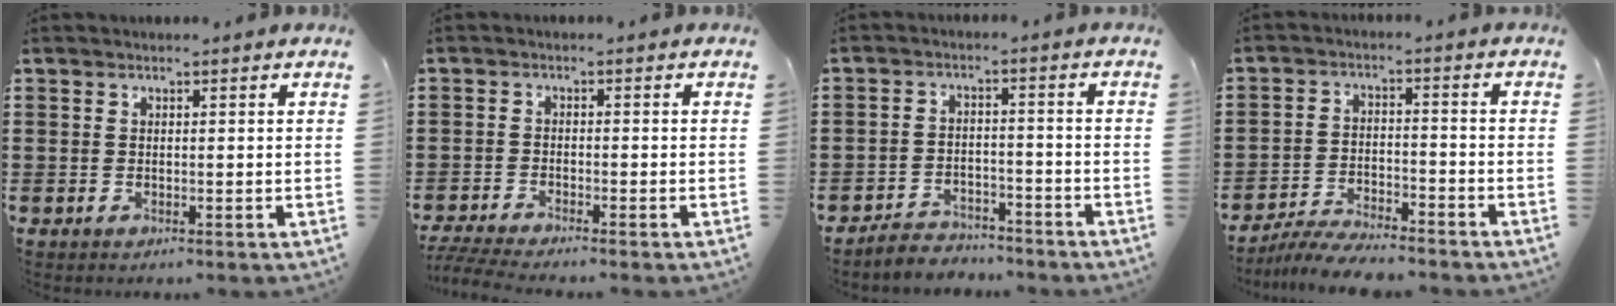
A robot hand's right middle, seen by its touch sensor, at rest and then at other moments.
{"total": 3.0, "force": [-2.8, -0.1, 1.1], "torque": [-0.032, -0.009, -0.060]}
{"total": 3.9, "force": [-3.8, 0.8, 0.0], "torque": [-0.007, 0.008, -0.080]}
{"total": 5.9, "force": [-5.7, 0.5, 1.4], "torque": [-0.028, 0.002, -0.112]}